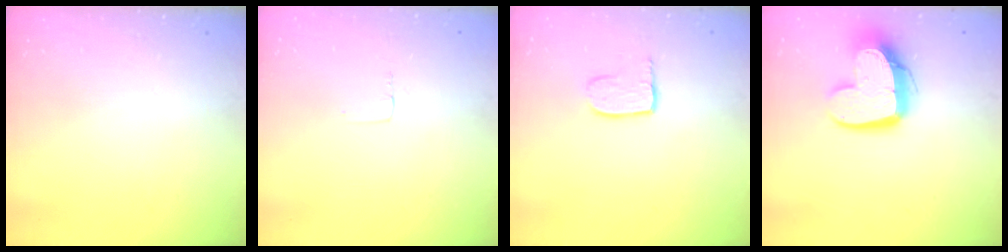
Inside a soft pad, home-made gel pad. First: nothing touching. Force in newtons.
{"total": 2.4, "press": 2.4, "slide": 0.1}
{"total": 5.7, "press": 5.7, "slide": 0.5}
{"total": 13.5, "press": 13.5, "slide": 1.1}